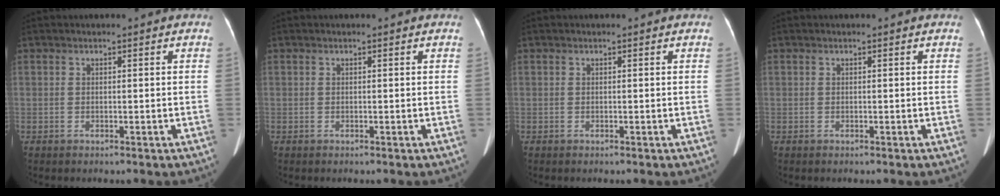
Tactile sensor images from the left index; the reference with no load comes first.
{"total": 0.0}
{"total": 0.0}
{"total": 0.0}